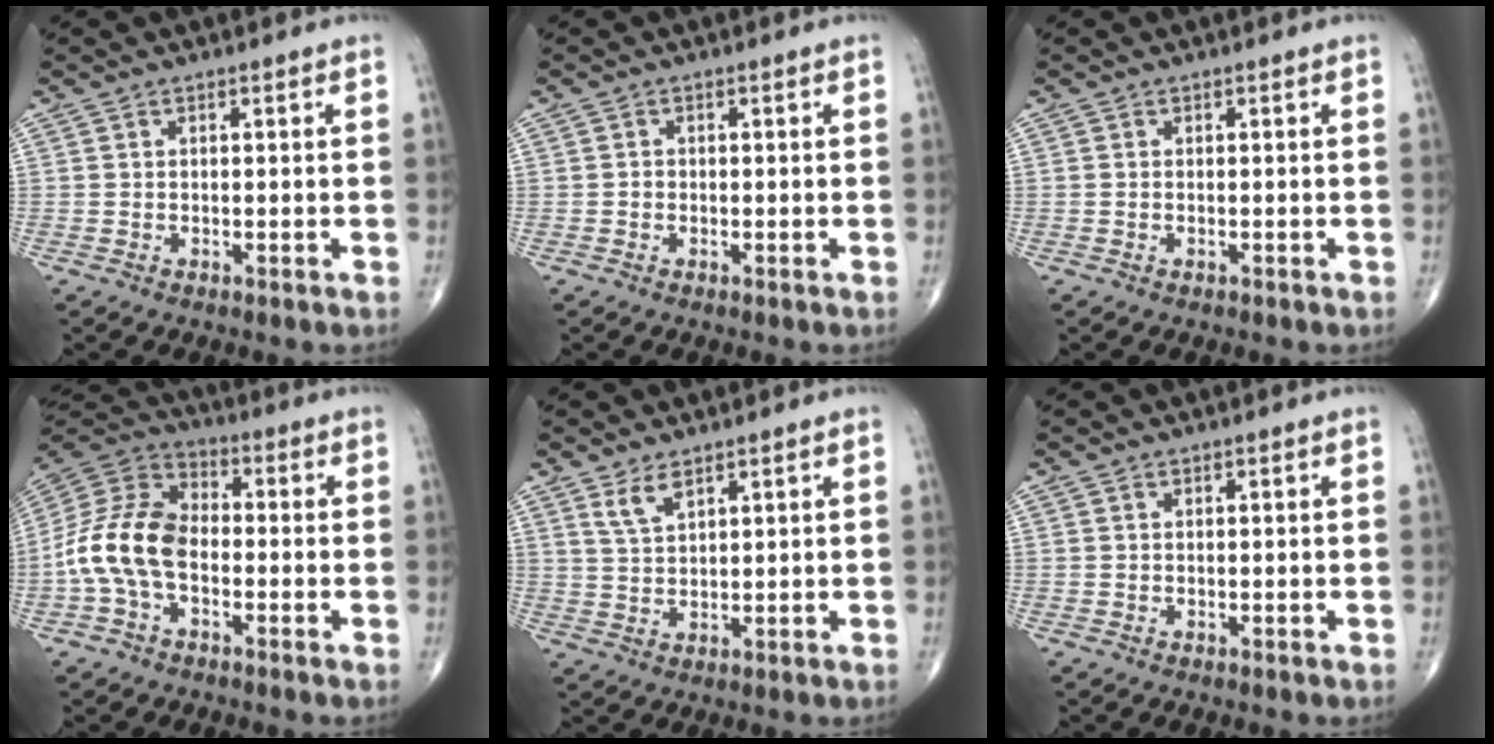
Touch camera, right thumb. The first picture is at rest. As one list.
[{"total": 0.7, "force": [-0.2, 0.7, 0.3], "torque": [0.000, 0.003, -0.006]}, {"total": 0.0}, {"total": 13.5, "force": [-2.9, 8.6, 10.0], "torque": [-0.194, 0.038, -0.067]}, {"total": 3.8, "force": [2.6, 1.5, 2.4], "torque": [-0.042, -0.015, 0.055]}, {"total": 0.0}]